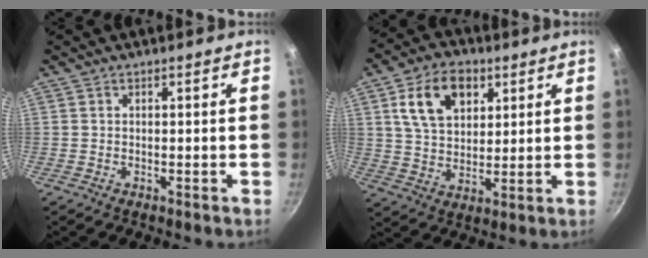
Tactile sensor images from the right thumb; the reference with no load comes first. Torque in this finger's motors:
{"motor_torque": [-0.23, 0.54, 0.55, 0.52, 0.15]}